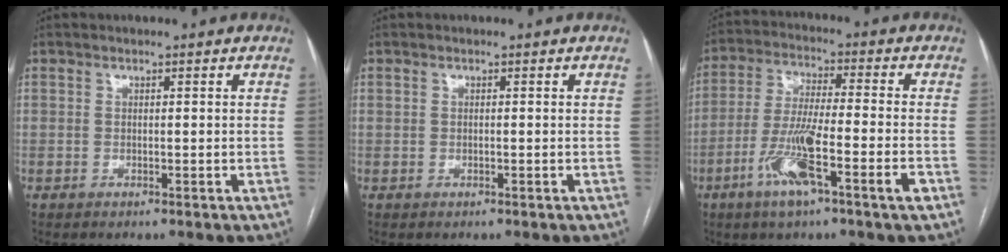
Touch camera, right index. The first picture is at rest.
{"total": 0.0}
{"total": 11.6, "force": [-5.1, 0.5, 10.4], "torque": [-0.198, -0.008, -0.095]}